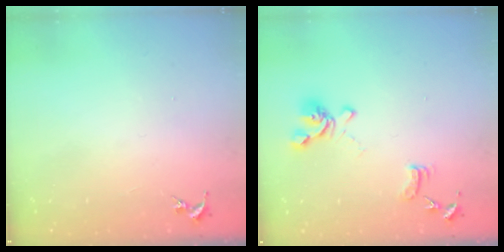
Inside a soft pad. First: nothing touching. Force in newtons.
{"total": 13.1, "press": 13.0, "slide": 1.2}